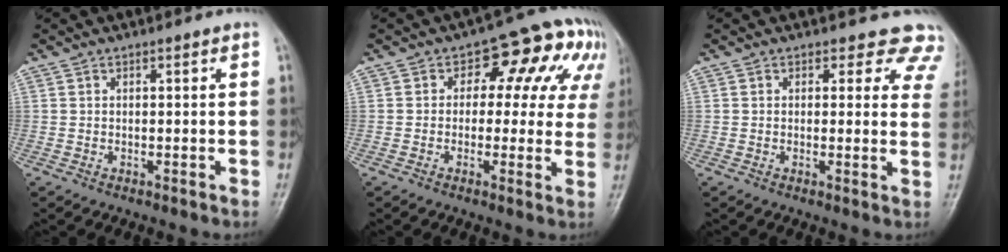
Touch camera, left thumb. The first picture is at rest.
{"total": 13.0, "force": [3.4, 8.1, 9.6], "torque": [-0.053, 0.028, 0.032]}
{"total": 7.6, "force": [6.4, 4.0, 1.0], "torque": [0.045, -0.024, 0.038]}